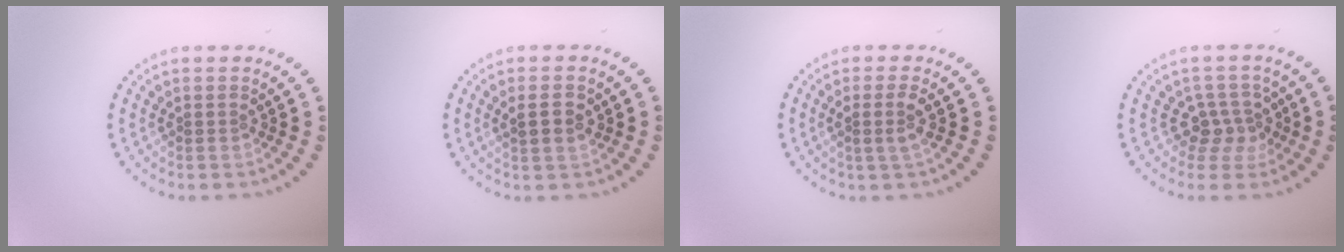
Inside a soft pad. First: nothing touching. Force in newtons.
{"total": 2.3, "press": 2.3, "slide": 0.6}
{"total": 1.7, "press": 1.4, "slide": 1.0}
{"total": 2.7, "press": 2.0, "slide": 1.9}